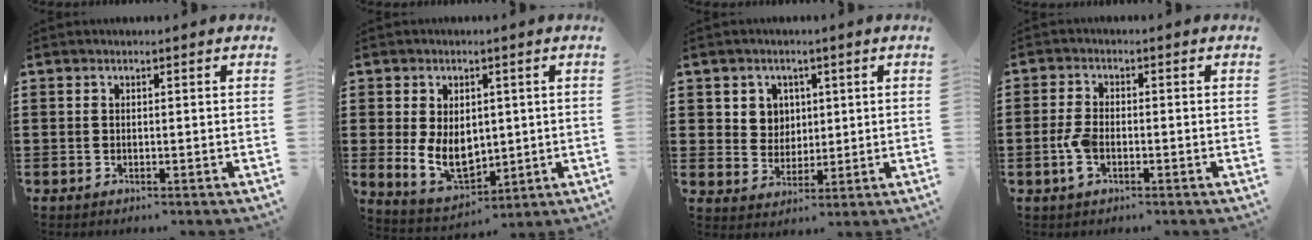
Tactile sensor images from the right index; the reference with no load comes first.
{"total": 7.6, "force": [0.0, 5.4, 5.3], "torque": [-0.090, 0.003, -0.001]}
{"total": 4.4, "force": [1.6, 4.1, 0.7], "torque": [-0.026, 0.010, 0.027]}
{"total": 3.9, "force": [-1.2, 1.9, 3.2], "torque": [-0.085, -0.006, -0.028]}